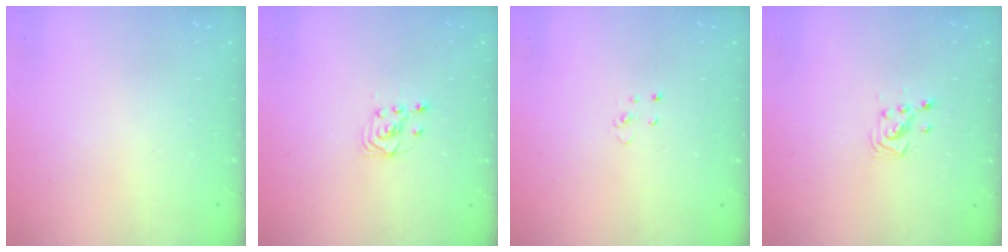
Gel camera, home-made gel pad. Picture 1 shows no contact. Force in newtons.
{"total": 2.5, "press": 2.2, "slide": 1.2}
{"total": 2.9, "press": 2.9, "slide": 0.2}
{"total": 2.9, "press": 2.9, "slide": 0.3}